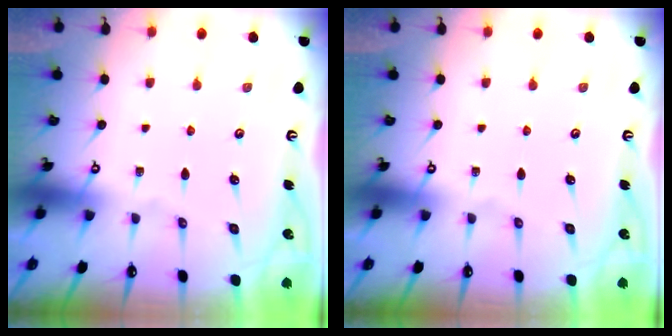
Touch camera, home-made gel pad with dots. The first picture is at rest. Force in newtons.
{"total": 0.0}